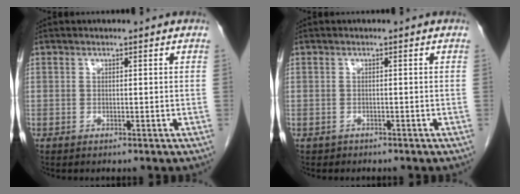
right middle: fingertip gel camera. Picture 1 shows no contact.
{"total": 0.8, "force": [-0.6, 0.5, -0.1], "torque": [-0.013, 0.001, -0.009]}